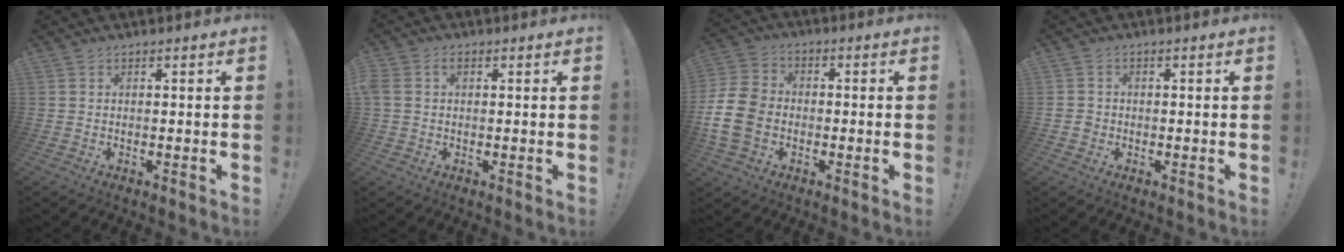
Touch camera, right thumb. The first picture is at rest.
{"total": 2.9, "force": [0.4, 2.2, 1.8], "torque": [-0.042, 0.006, 0.007]}
{"total": 13.8, "force": [-3.5, 10.6, 8.1], "torque": [-0.154, 0.029, -0.065]}
{"total": 2.2, "force": [-1.0, 1.9, 0.6], "torque": [-0.004, 0.004, -0.019]}